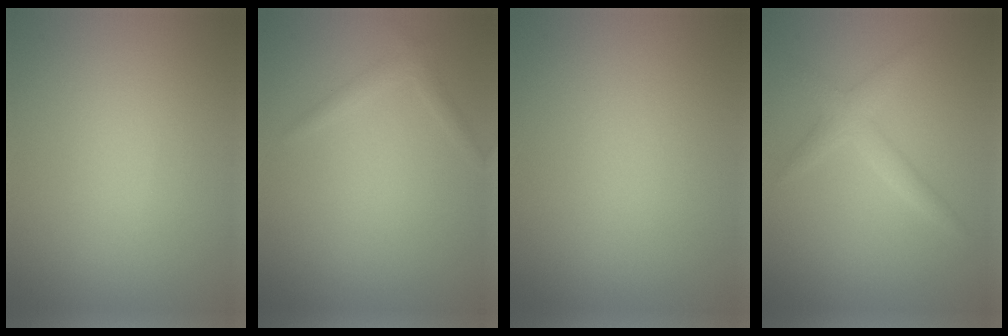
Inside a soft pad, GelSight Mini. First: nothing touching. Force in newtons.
{"total": 1.1, "press": 1.1, "slide": 0.1}
{"total": 0.0}
{"total": 1.3, "press": 1.3, "slide": 0.1}